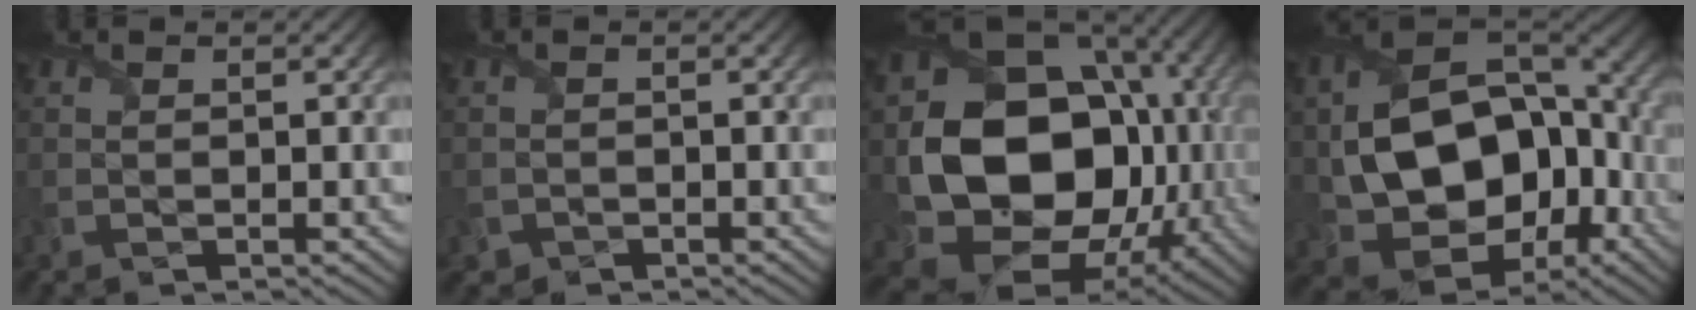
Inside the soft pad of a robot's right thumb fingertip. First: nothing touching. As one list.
[{"total": 1.2, "force": [-0.8, 0.9, 0.0], "torque": [0.002, -0.002, -0.018]}, {"total": 20.5, "force": [-0.6, 16.6, 12.1], "torque": [-0.256, -0.072, 0.036]}, {"total": 16.4, "force": [-1.6, 11.9, 11.1], "torque": [-0.217, -0.036, -0.013]}]